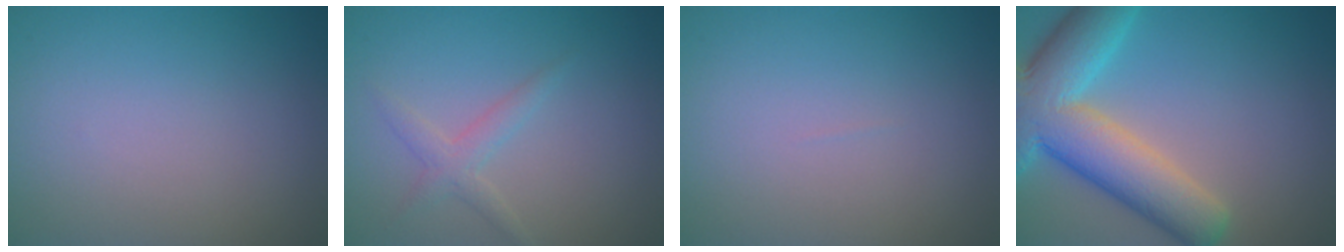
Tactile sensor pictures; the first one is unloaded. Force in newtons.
{"total": 1.7, "press": 1.7, "slide": 0.1}
{"total": 0.0}
{"total": 10.4, "press": 10.4, "slide": 0.7}